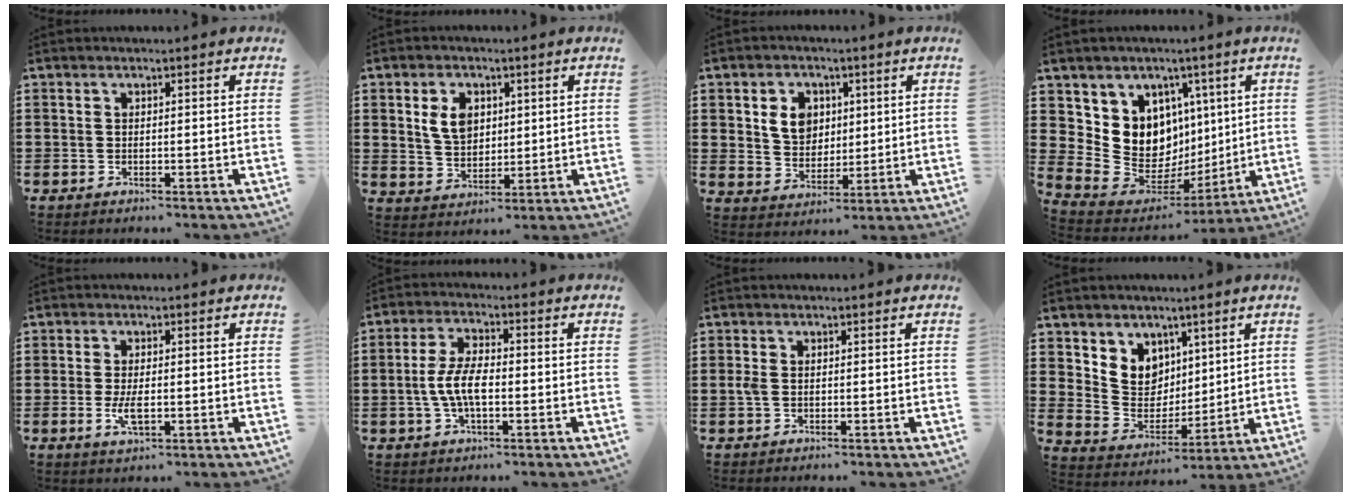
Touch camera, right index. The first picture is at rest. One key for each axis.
{"total": 5.8, "fx": 1.7, "fy": 4.1, "fz": 3.7, "tx": -0.087, "ty": 0.008, "tz": 0.026}
{"total": 6.2, "fx": 1.8, "fy": 5.3, "fz": 2.8, "tx": -0.069, "ty": 0.015, "tz": 0.030}
{"total": 11.3, "fx": 2.0, "fy": 10.4, "fz": 3.8, "tx": -0.112, "ty": -0.041, "tz": 0.049}
{"total": 3.5, "fx": -0.7, "fy": 1.3, "fz": 3.2, "tx": -0.070, "ty": -0.004, "tz": -0.015}
{"total": 6.2, "fx": -1.1, "fy": 2.6, "fz": 5.6, "tx": -0.133, "ty": -0.004, "tz": -0.029}
{"total": 1.5, "fx": -0.2, "fy": 0.9, "fz": 1.2, "tx": -0.033, "ty": 0.000, "tz": -0.007}
{"total": 7.3, "fx": 3.7, "fy": 6.3, "fz": 1.0, "tx": -0.053, "ty": -0.021, "tz": 0.073}